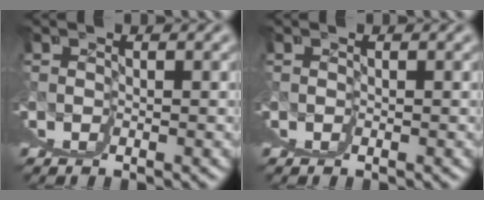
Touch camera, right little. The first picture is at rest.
{"total": 0.0}